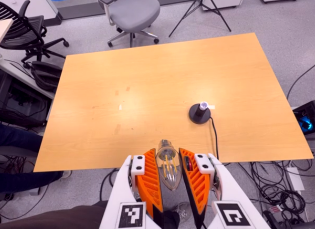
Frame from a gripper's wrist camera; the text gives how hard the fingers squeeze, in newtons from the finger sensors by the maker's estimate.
{"total": 10.2, "left": 10.1, "right": 10.3}